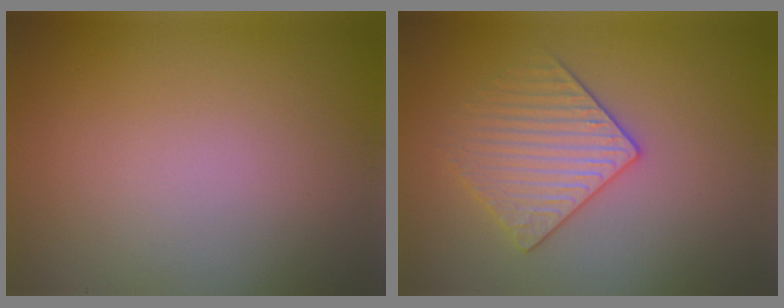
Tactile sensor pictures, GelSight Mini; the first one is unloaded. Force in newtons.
{"total": 3.2, "press": 3.2, "slide": 0.7}